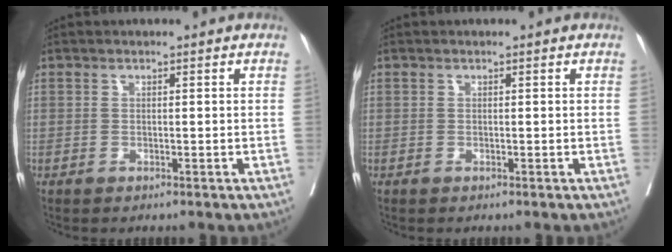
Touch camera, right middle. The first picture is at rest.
{"total": 0.0}